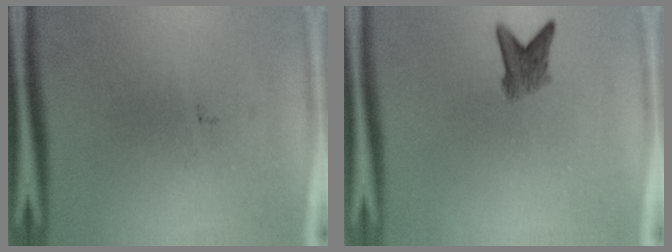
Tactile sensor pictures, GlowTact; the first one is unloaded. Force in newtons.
{"total": 3.0}